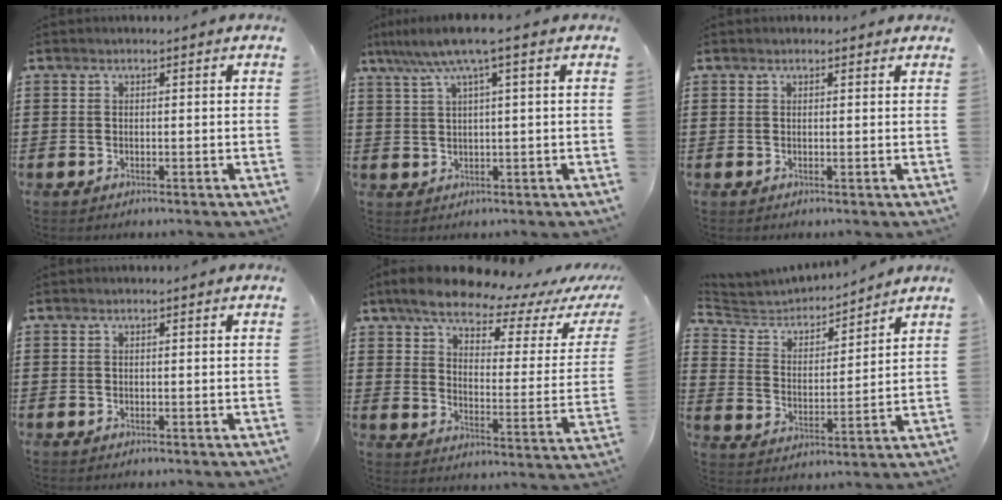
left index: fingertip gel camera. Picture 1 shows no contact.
{"total": 5.5, "force": [2.5, 0.0, 4.9], "torque": [-0.106, -0.003, 0.037]}
{"total": 0.7, "force": [0.5, 0.4, 0.3], "torque": [-0.006, 0.003, 0.011]}
{"total": 0.0}
{"total": 7.8, "force": [6.9, 1.8, 3.3], "torque": [-0.083, -0.042, 0.115]}
{"total": 4.8, "force": [4.6, 1.3, 0.5], "torque": [-0.043, -0.033, 0.074]}